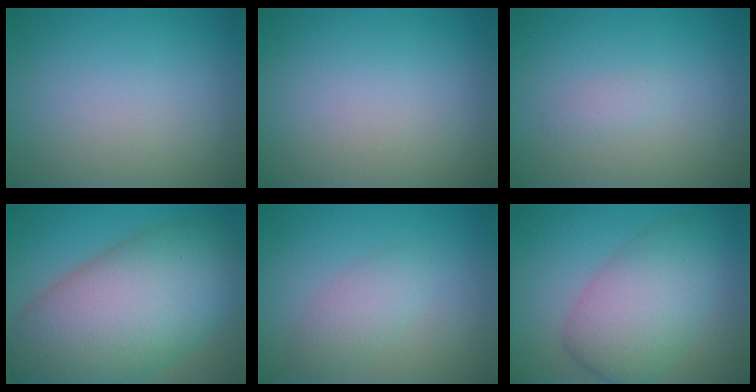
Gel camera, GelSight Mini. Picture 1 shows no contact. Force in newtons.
{"total": 0.0}
{"total": 0.8, "press": 0.8, "slide": 0.1}
{"total": 15.7, "press": 15.6, "slide": 0.7}
{"total": 2.2, "press": 2.2, "slide": 0.2}
{"total": 6.8, "press": 6.8, "slide": 0.0}